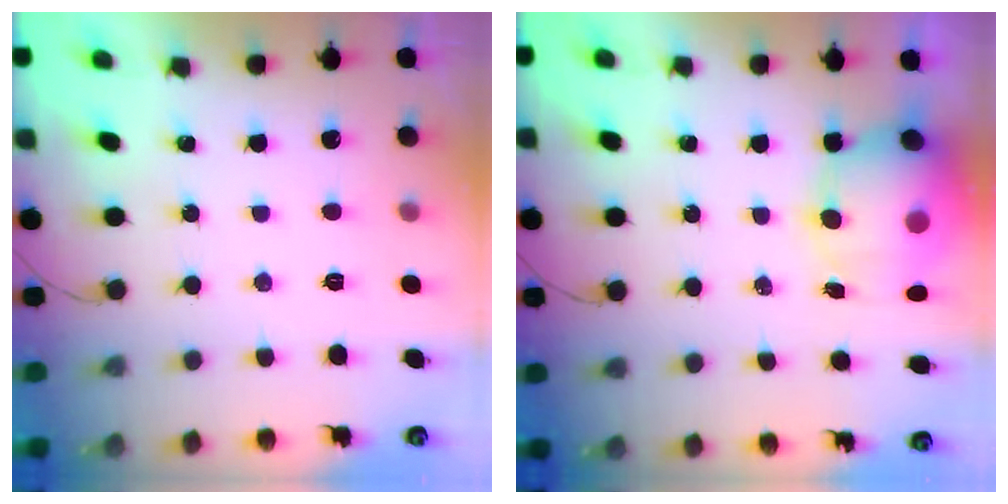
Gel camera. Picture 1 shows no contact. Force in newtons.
{"total": 13.2, "press": 12.8, "slide": 3.1}